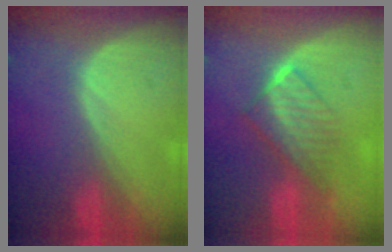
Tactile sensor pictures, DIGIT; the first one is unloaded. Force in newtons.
{"total": 6.4, "press": 5.8, "slide": 2.8}